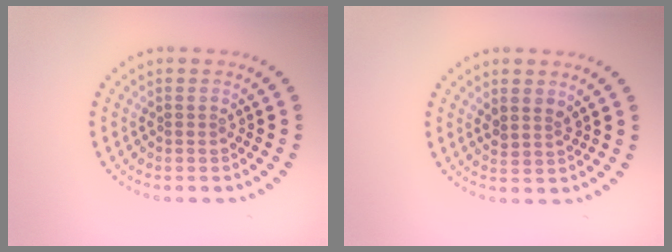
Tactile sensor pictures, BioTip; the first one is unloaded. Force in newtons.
{"total": 1.4, "press": 1.2, "slide": 0.8}